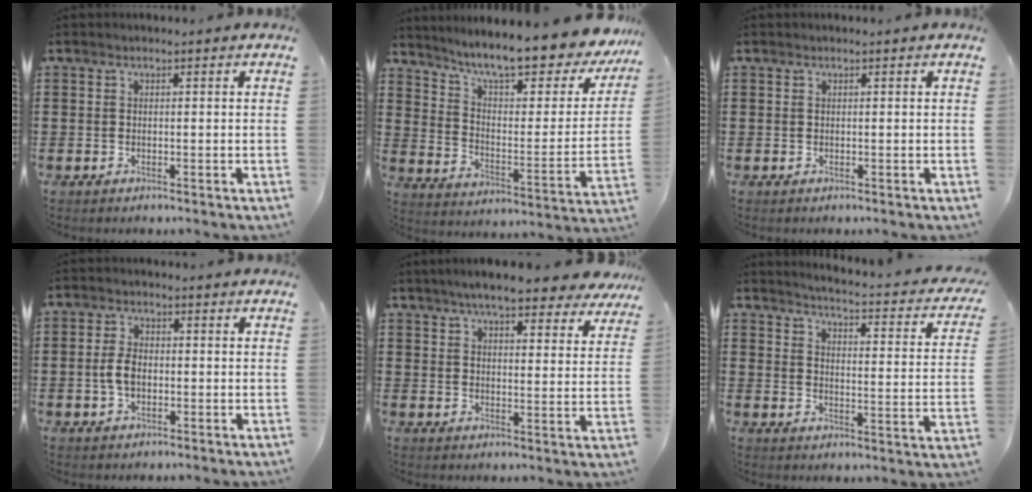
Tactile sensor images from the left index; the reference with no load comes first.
{"total": 10.6, "force": [9.0, 0.9, 5.5], "torque": [-0.118, -0.067, 0.146]}
{"total": 0.0}
{"total": 3.9, "force": [-0.4, 2.2, 3.1], "torque": [-0.076, 0.001, -0.013]}
{"total": 7.0, "force": [6.2, 0.8, 3.3], "torque": [-0.078, -0.018, 0.108]}
{"total": 2.8, "force": [2.5, -0.6, 1.3], "torque": [-0.044, -0.030, 0.031]}